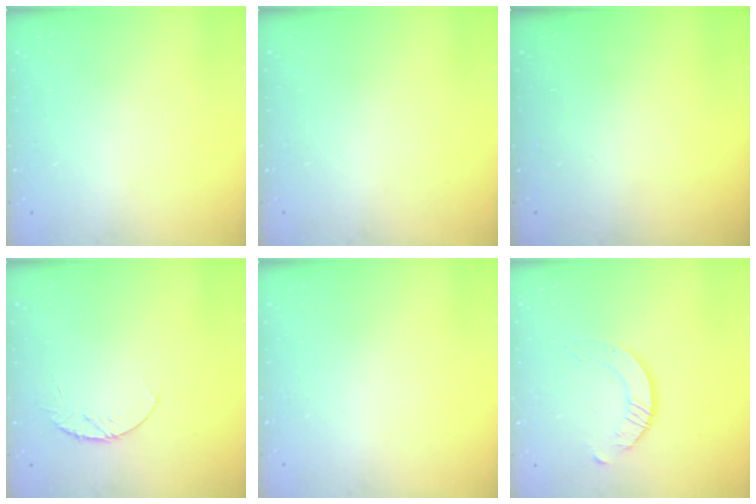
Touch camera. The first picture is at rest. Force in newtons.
{"total": 0.0}
{"total": 0.0}
{"total": 5.3, "press": 5.3, "slide": 0.6}
{"total": 0.0}
{"total": 2.5, "press": 2.5, "slide": 0.3}